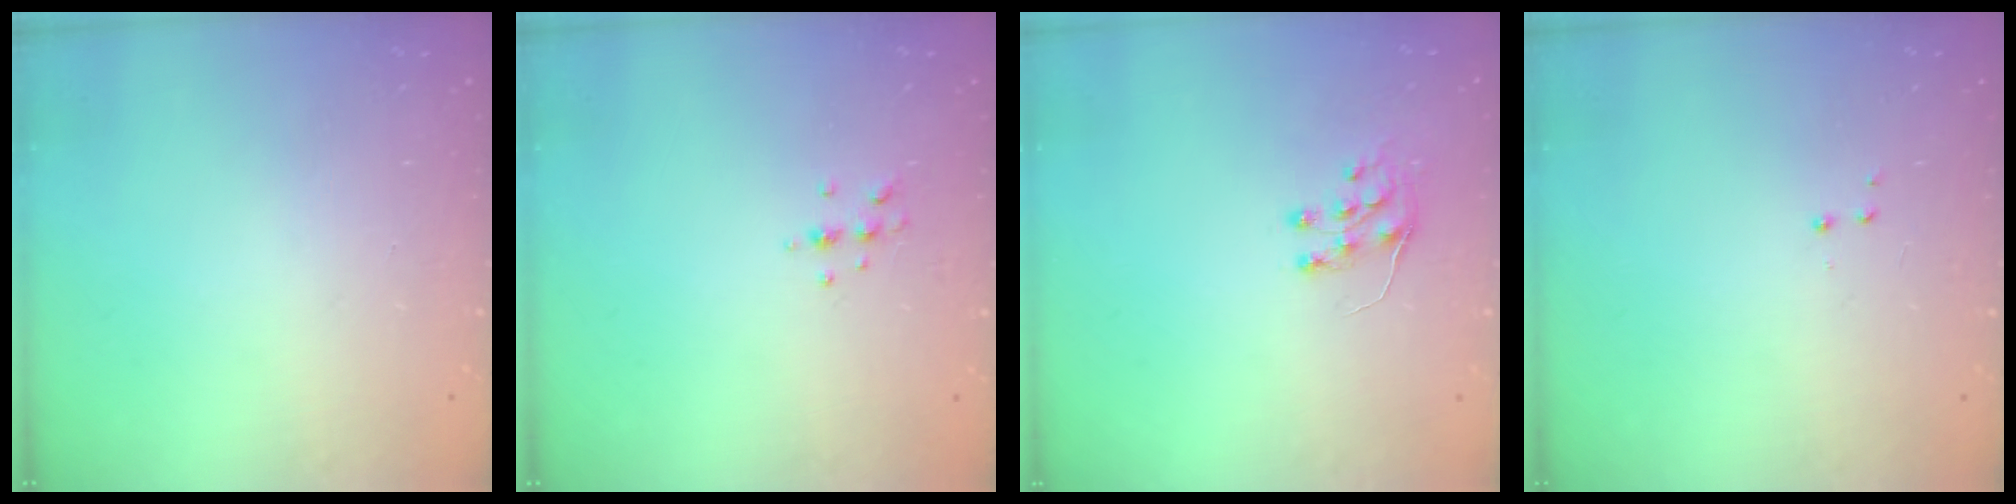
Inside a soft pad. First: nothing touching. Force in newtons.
{"total": 3.8, "press": 3.6, "slide": 1.1}
{"total": 6.5, "press": 6.4, "slide": 0.6}
{"total": 2.9, "press": 2.8, "slide": 0.7}